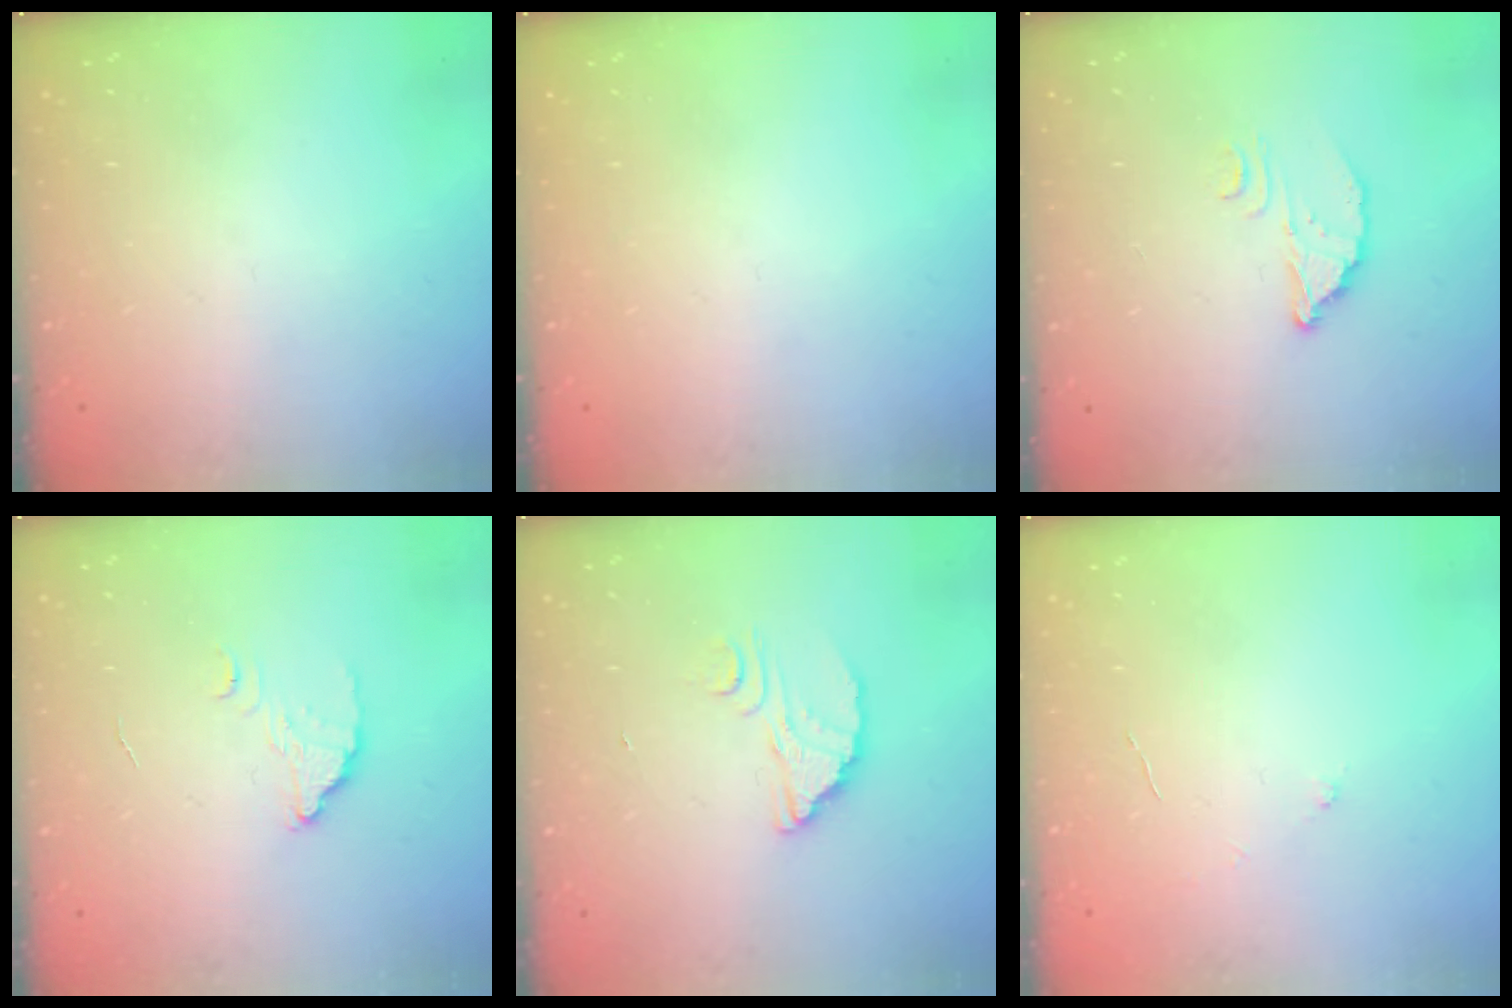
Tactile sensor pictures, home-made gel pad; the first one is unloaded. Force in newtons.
{"total": 0.0}
{"total": 3.6, "press": 3.6, "slide": 0.2}
{"total": 3.8, "press": 3.8, "slide": 0.1}
{"total": 3.1, "press": 3.1, "slide": 0.2}
{"total": 2.8, "press": 2.8, "slide": 0.3}